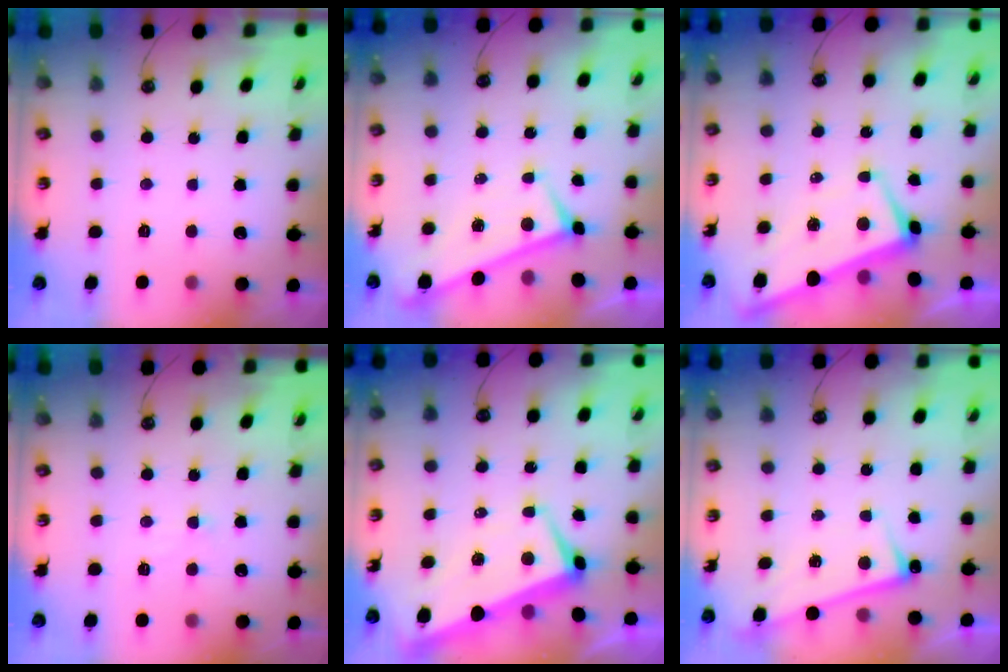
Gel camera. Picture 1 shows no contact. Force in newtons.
{"total": 0.0}
{"total": 1.5, "press": 1.3, "slide": 0.7}
{"total": 2.0, "press": 2.0, "slide": 0.2}
{"total": 1.4, "press": 1.0, "slide": 0.9}
{"total": 2.9, "press": 2.8, "slide": 0.3}